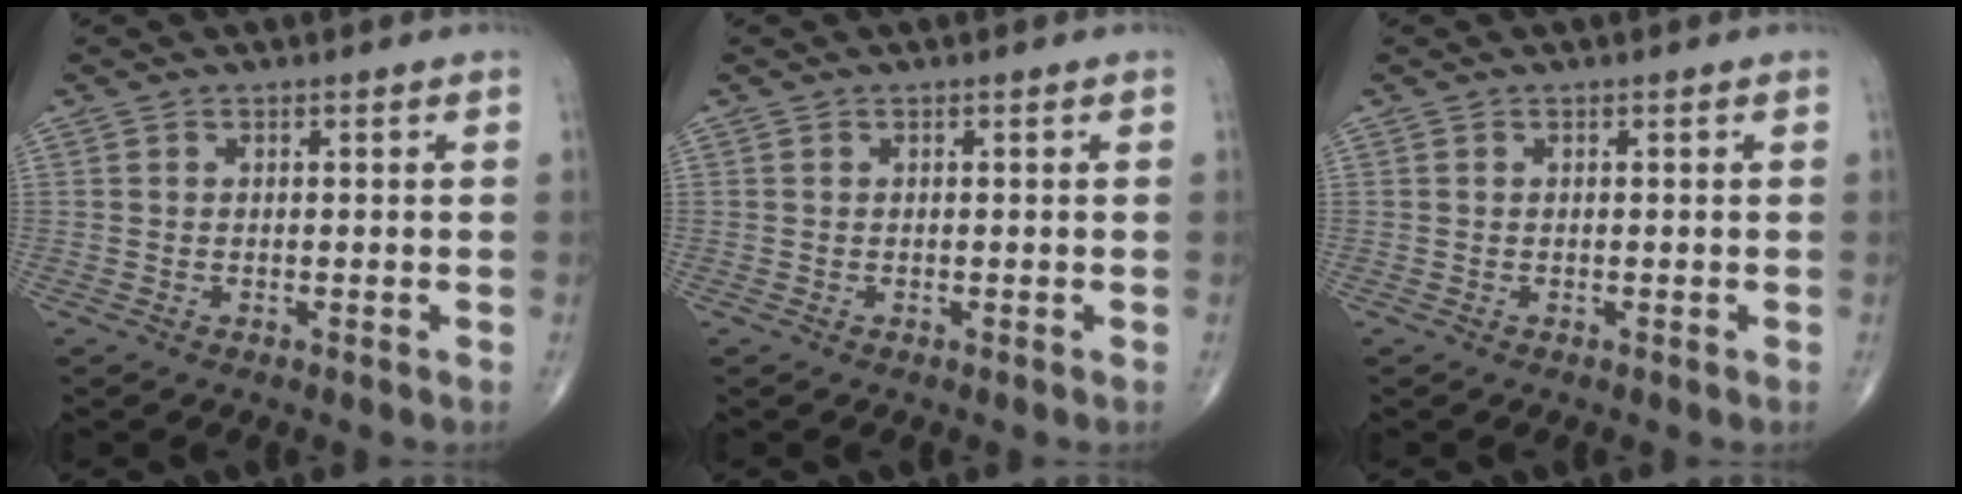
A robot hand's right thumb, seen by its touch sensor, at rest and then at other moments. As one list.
[{"total": 0.0}, {"total": 0.0}]